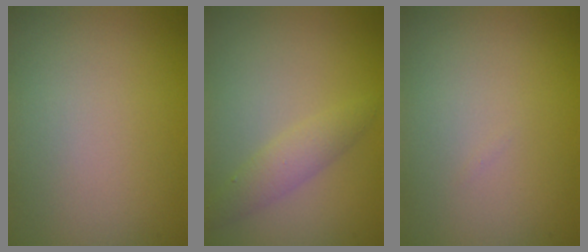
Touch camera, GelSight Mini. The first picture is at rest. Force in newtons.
{"total": 2.1, "press": 2.1, "slide": 0.1}
{"total": 0.0}